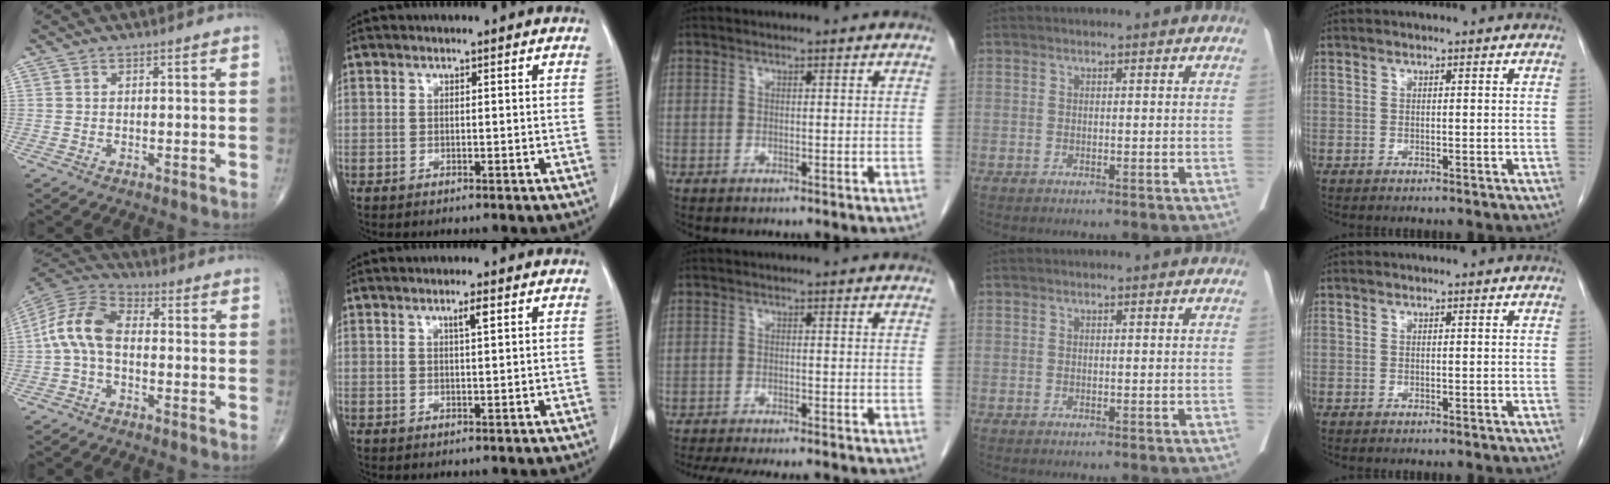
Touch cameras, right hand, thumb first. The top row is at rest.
{"thumb": {"total": 10.3, "force": [-0.7, 6.0, 8.4], "torque": [-0.169, 0.032, -0.027]}, "index": {"total": 1.9, "force": [0.9, 0.0, 1.6], "torque": [-0.030, -0.002, 0.015]}, "middle": {"total": 14.4, "force": [-12.7, 2.7, 6.2], "torque": [-0.122, -0.019, -0.168]}}